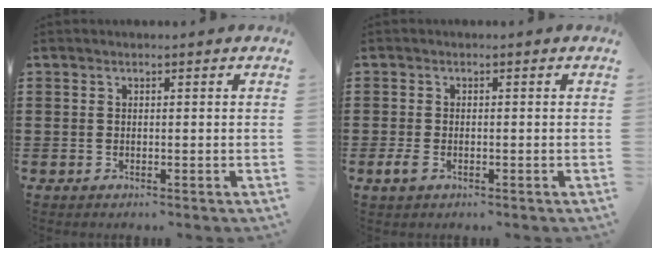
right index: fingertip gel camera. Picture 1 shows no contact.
{"total": 1.7, "force": [-0.8, 0.9, 1.2], "torque": [-0.040, -0.008, -0.020]}